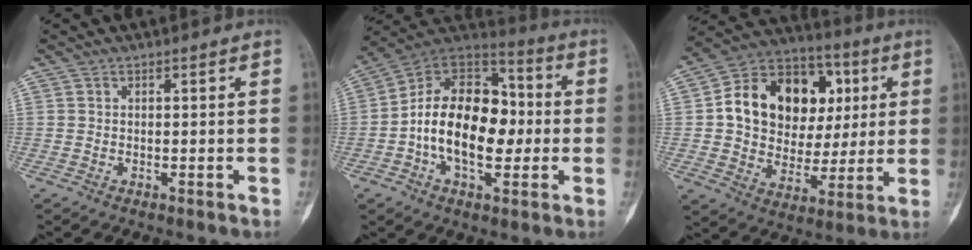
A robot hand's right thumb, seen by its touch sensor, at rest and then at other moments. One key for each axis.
{"total": 20.1, "fx": -1.6, "fy": 12.3, "fz": 15.7, "tx": -0.232, "ty": 0.036, "tz": -0.031}
{"total": 21.6, "fx": 4.2, "fy": 16.5, "fz": 13.3, "tx": -0.171, "ty": 0.026, "tz": 0.073}